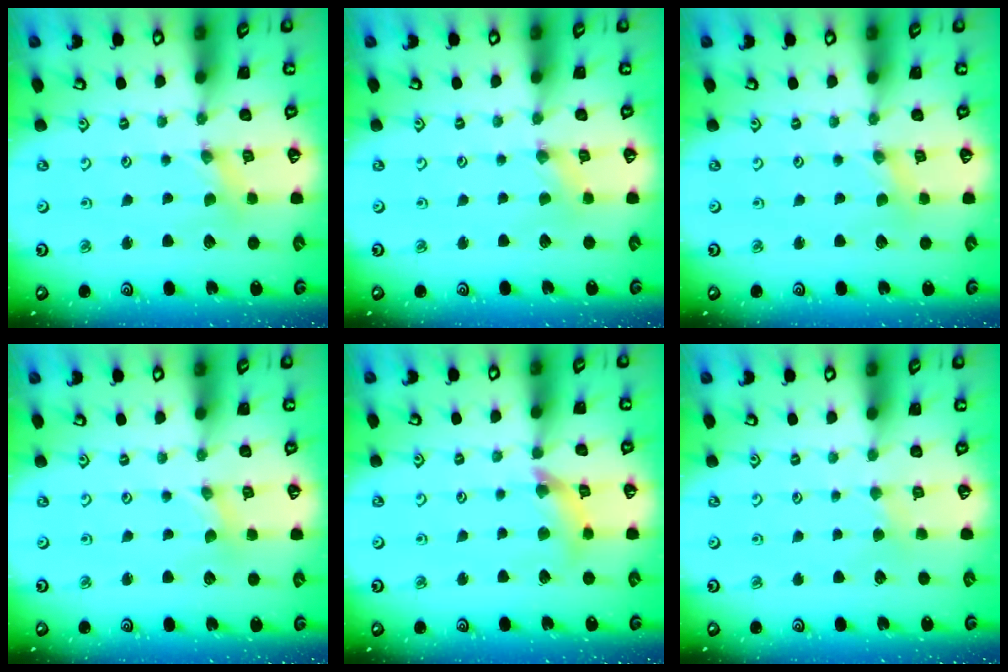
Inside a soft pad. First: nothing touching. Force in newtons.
{"total": 0.0}
{"total": 0.0}
{"total": 0.0}
{"total": 10.0, "press": 9.9, "slide": 1.4}
{"total": 2.2, "press": 2.2, "slide": 0.3}